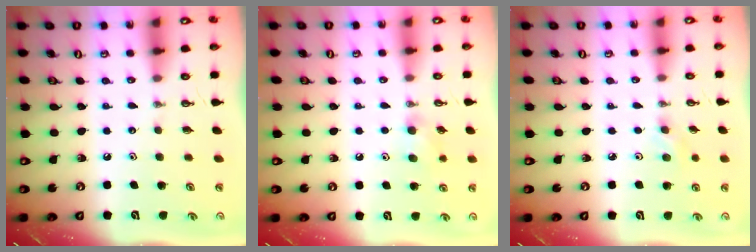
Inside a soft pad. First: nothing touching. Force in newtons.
{"total": 7.2, "press": 7.0, "slide": 1.9}
{"total": 2.1, "press": 2.0, "slide": 0.5}